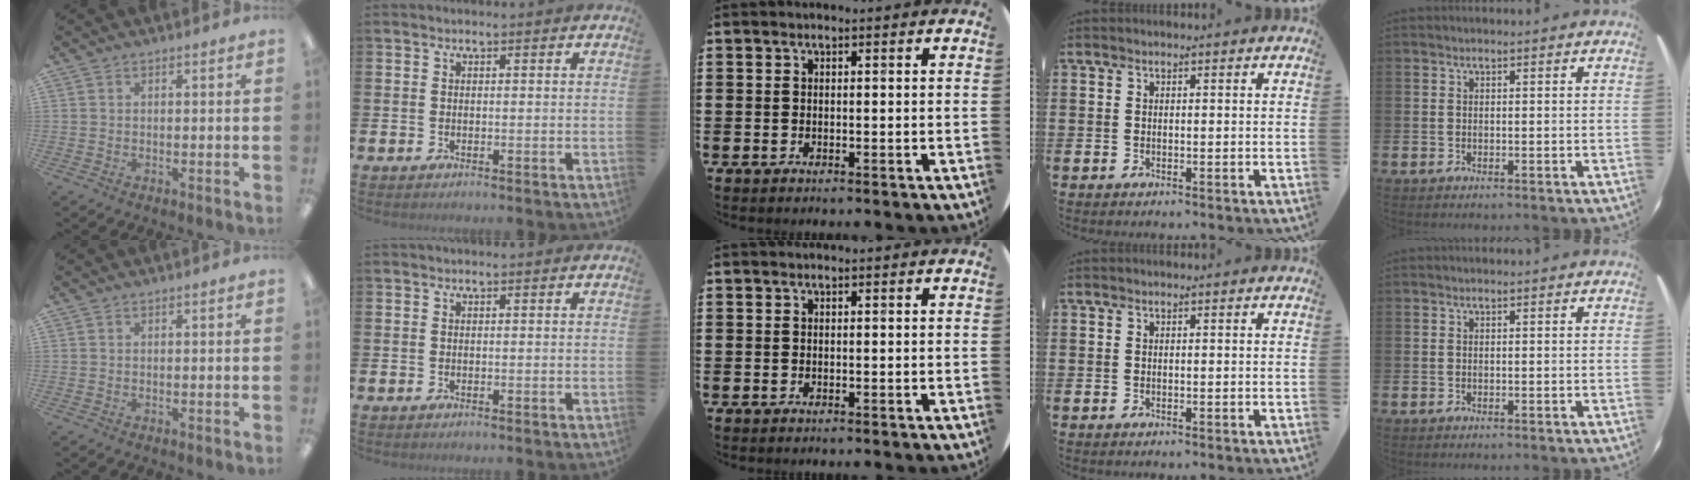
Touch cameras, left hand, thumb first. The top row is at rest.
{}